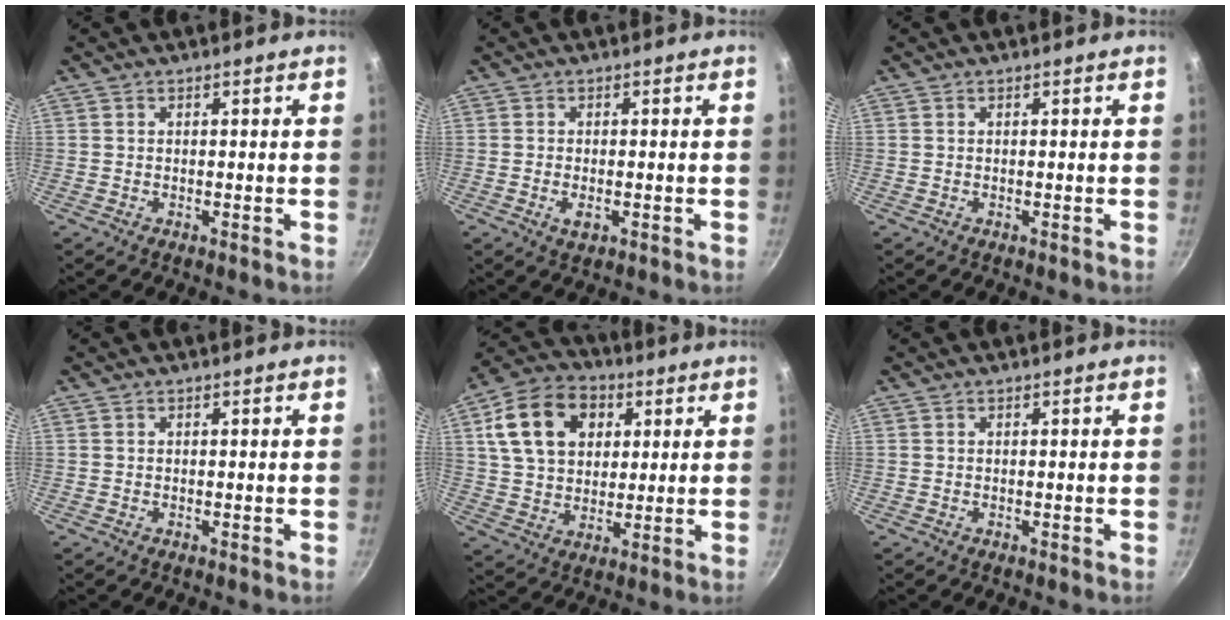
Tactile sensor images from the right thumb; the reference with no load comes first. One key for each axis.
{"total": 2.7, "fx": -0.8, "fy": 1.5, "fz": 2.1, "tx": -0.041, "ty": -0.001, "tz": -0.014}
{"total": 0.0}
{"total": 0.0}
{"total": 16.4, "fx": 5.3, "fy": 12.0, "fz": 9.9, "tx": -0.156, "ty": 0.005, "tz": 0.082}
{"total": 0.0}